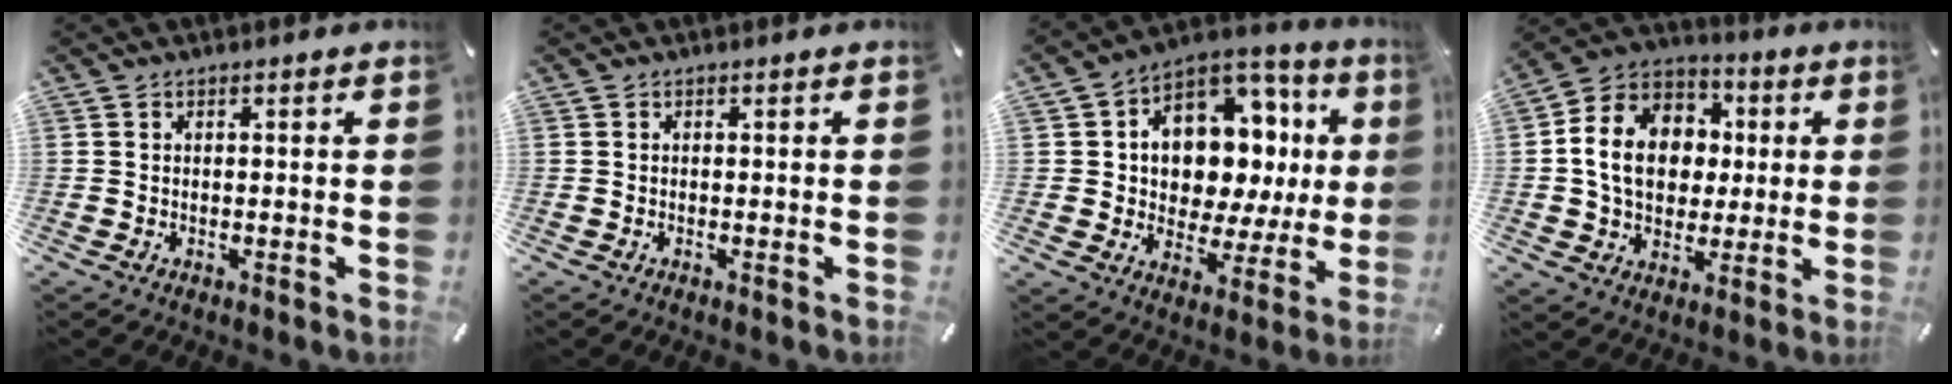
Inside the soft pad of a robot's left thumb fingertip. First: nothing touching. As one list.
[{"total": 0.0}, {"total": 13.5, "force": [4.1, 10.4, 7.6], "torque": [-0.100, -0.050, 0.075]}, {"total": 14.4, "force": [0.6, 12.3, 7.5], "torque": [-0.160, 0.017, 0.012]}]